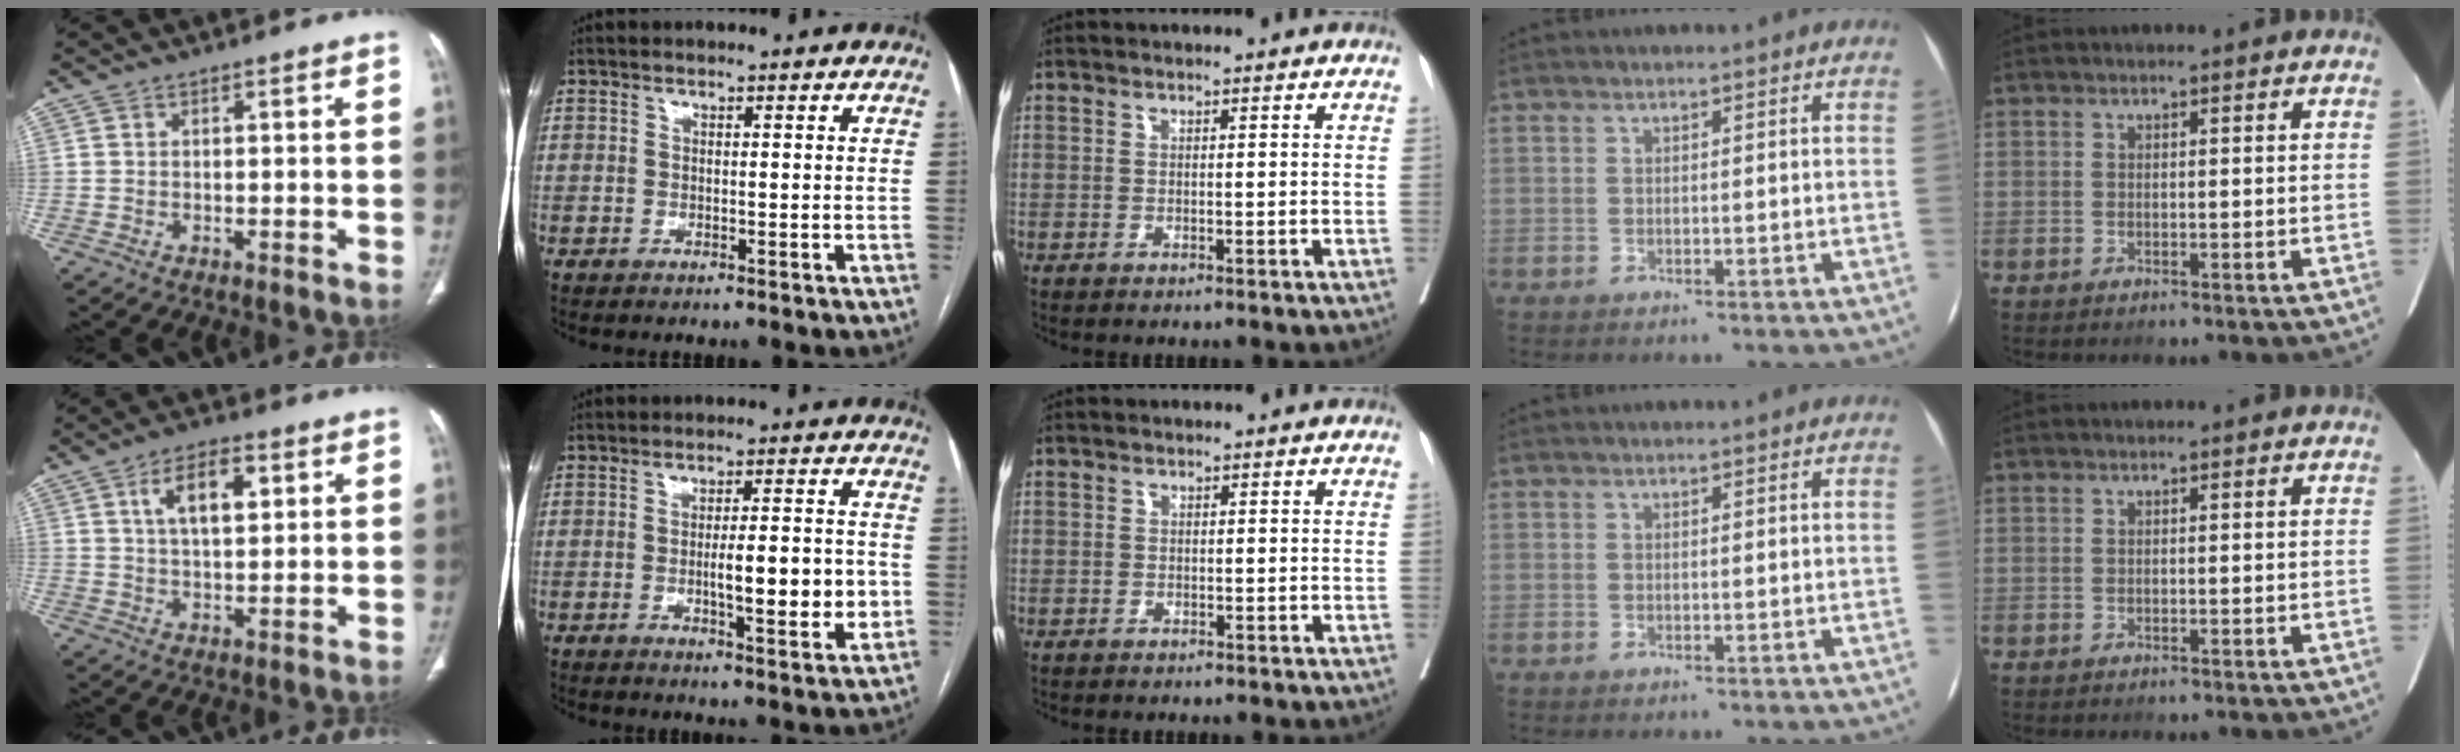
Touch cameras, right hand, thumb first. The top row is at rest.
{"thumb": {"total": 8.5, "force": [2.9, 4.1, 6.8], "torque": [-0.103, -0.004, 0.049]}, "index": {"total": 9.0, "force": [-1.4, 1.7, 8.8], "torque": [-0.134, 0.000, -0.018]}, "middle": {"total": 0.9, "force": [-0.2, 0.8, -0.1], "torque": [0.007, 0.007, -0.007]}}